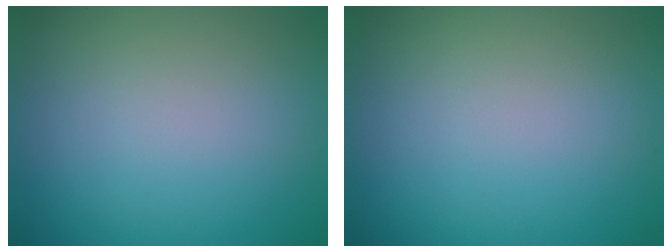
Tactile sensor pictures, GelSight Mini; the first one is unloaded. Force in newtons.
{"total": 0.0}